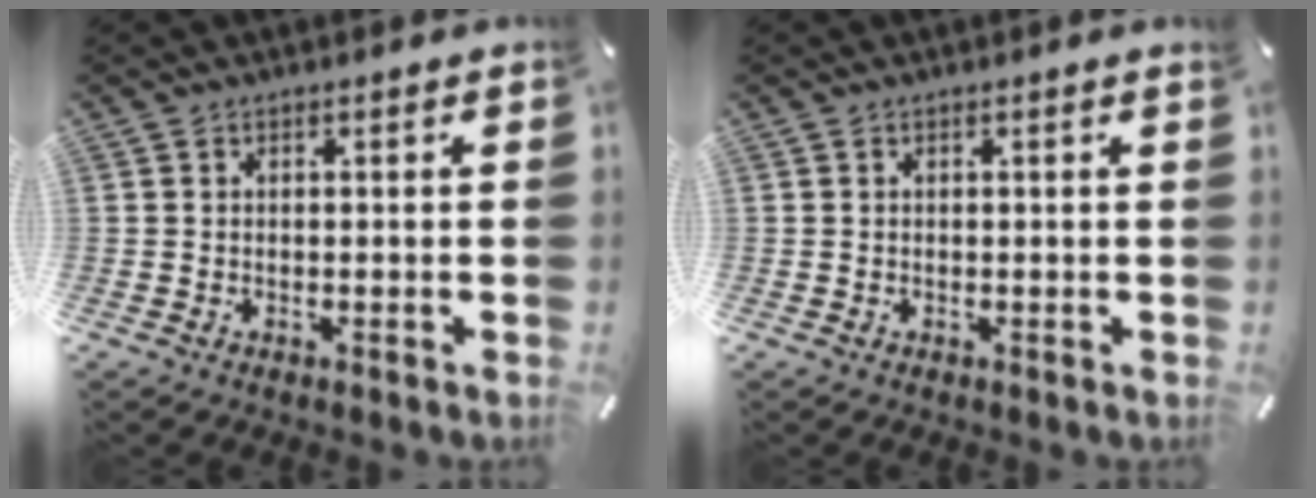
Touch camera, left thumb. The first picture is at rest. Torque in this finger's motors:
{"motor_torque": [-0.13, -0.25, 0.03, 0.05, 0.00]}